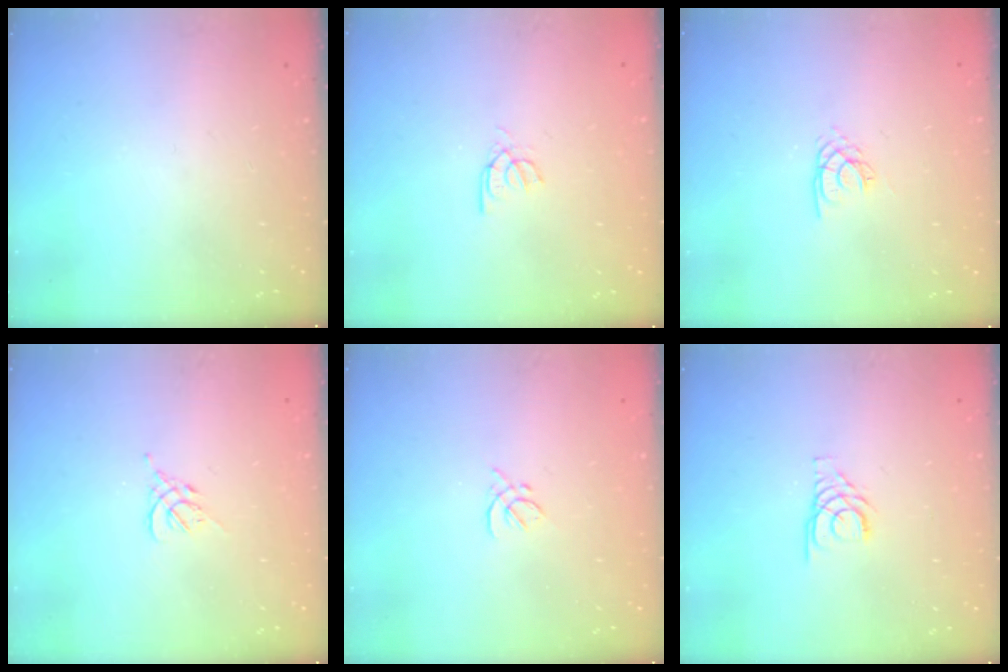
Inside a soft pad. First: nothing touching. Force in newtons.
{"total": 3.6, "press": 3.5, "slide": 0.4}
{"total": 1.8, "press": 1.8, "slide": 0.2}
{"total": 1.2, "press": 1.1, "slide": 0.5}
{"total": 2.0, "press": 1.9, "slide": 0.7}
{"total": 3.5, "press": 3.5, "slide": 0.3}